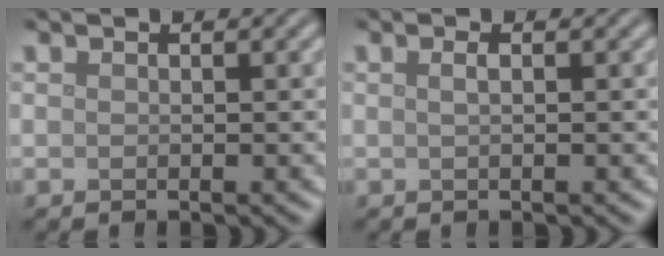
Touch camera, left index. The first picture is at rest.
{"total": 0.9, "force": [0.3, 0.3, 0.8], "torque": [-0.015, 0.004, 0.001]}